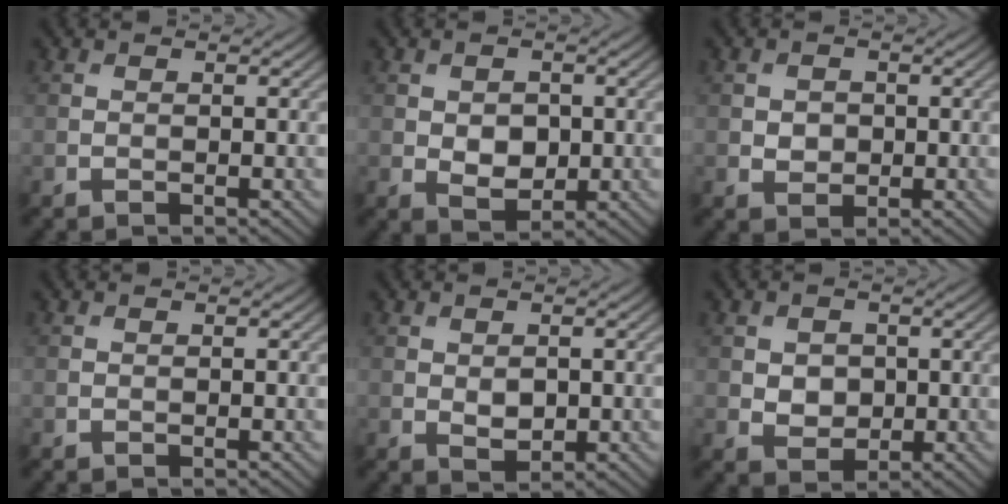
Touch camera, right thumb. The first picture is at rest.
{"total": 3.6, "force": [-0.1, 2.6, 2.5], "torque": [-0.048, -0.008, 0.001]}
{"total": 1.9, "force": [0.0, 1.7, 0.9], "torque": [-0.020, -0.006, -0.002]}
{"total": 0.0}
{"total": 2.3, "force": [0.1, 1.5, 1.7], "torque": [-0.033, -0.006, 0.007]}
{"total": 3.0, "force": [0.3, 2.6, 1.6], "torque": [-0.038, -0.005, 0.001]}